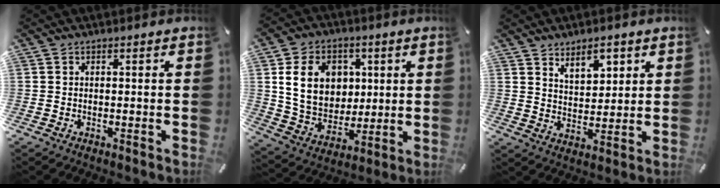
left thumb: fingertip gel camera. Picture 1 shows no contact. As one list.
[{"total": 14.4, "force": [3.3, 12.0, 7.2], "torque": [-0.133, 0.004, 0.067]}, {"total": 7.1, "force": [5.0, 4.1, 2.8], "torque": [-0.032, -0.023, 0.086]}]